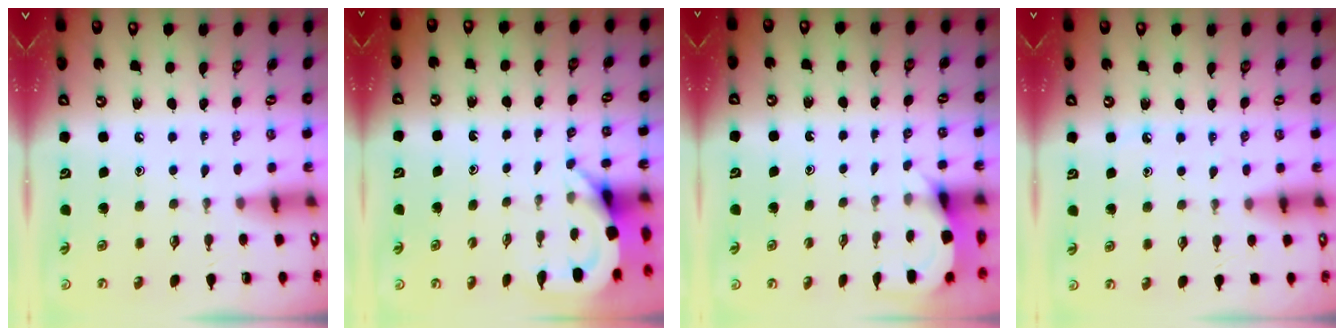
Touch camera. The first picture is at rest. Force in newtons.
{"total": 3.9, "press": 3.9, "slide": 0.3}
{"total": 3.6, "press": 3.6, "slide": 0.3}
{"total": 5.9, "press": 5.9, "slide": 0.7}